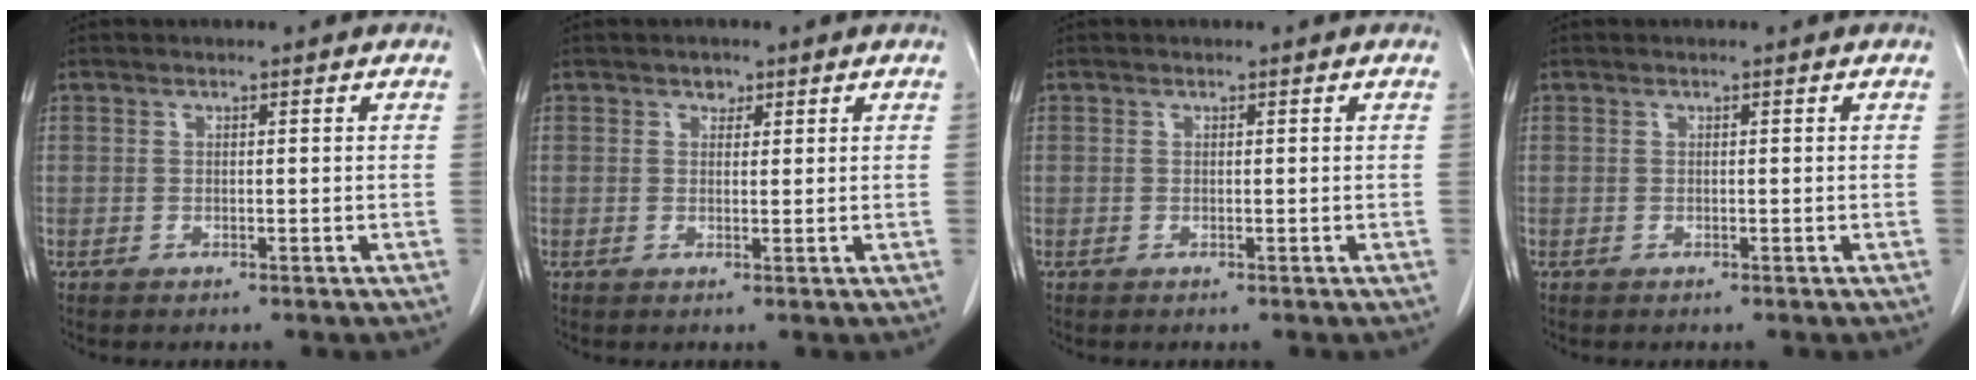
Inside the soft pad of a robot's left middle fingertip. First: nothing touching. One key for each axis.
{"total": 1.4, "fx": 0.9, "fy": 1.0, "fz": 0.4, "tx": -0.005, "ty": -0.003, "tz": 0.013}
{"total": 0.0}
{"total": 0.0}